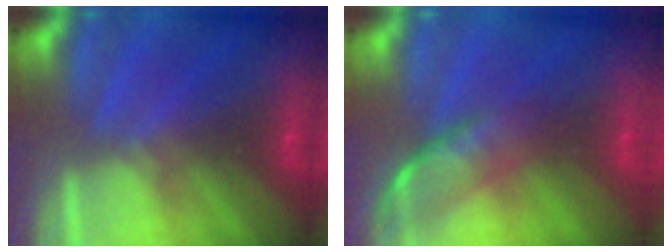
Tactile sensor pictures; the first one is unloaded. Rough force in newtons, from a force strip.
{"total": 2.6}